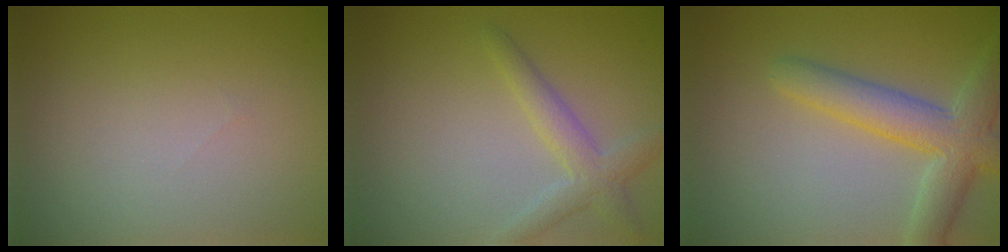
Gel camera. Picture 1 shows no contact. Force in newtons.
{"total": 2.8, "press": 2.8, "slide": 0.1}
{"total": 5.4, "press": 5.4, "slide": 0.1}